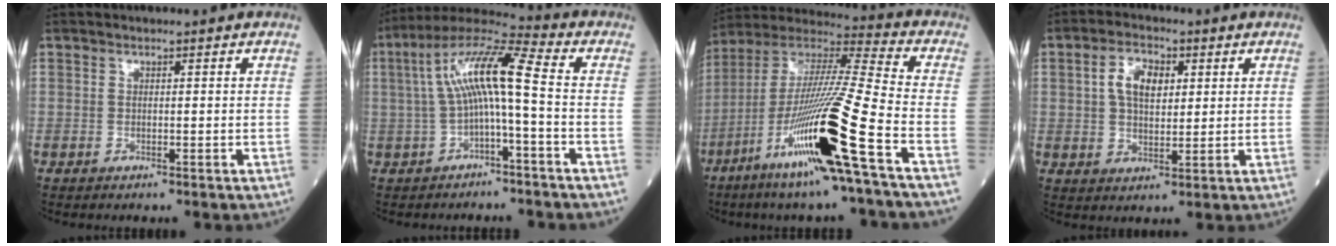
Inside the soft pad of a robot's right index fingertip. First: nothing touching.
{"total": 10.3, "force": [-0.3, 0.8, 10.3], "torque": [-0.194, 0.041, -0.009]}
{"total": 22.0, "force": [-9.4, -0.7, 19.9], "torque": [-0.407, -0.045, -0.185]}
{"total": 6.2, "force": [1.8, 3.3, 4.9], "torque": [-0.095, 0.014, 0.035]}